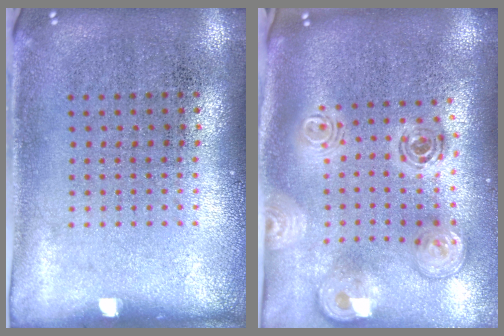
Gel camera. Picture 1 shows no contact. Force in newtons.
{"total": 2.1, "press": 1.7, "slide": 1.2}